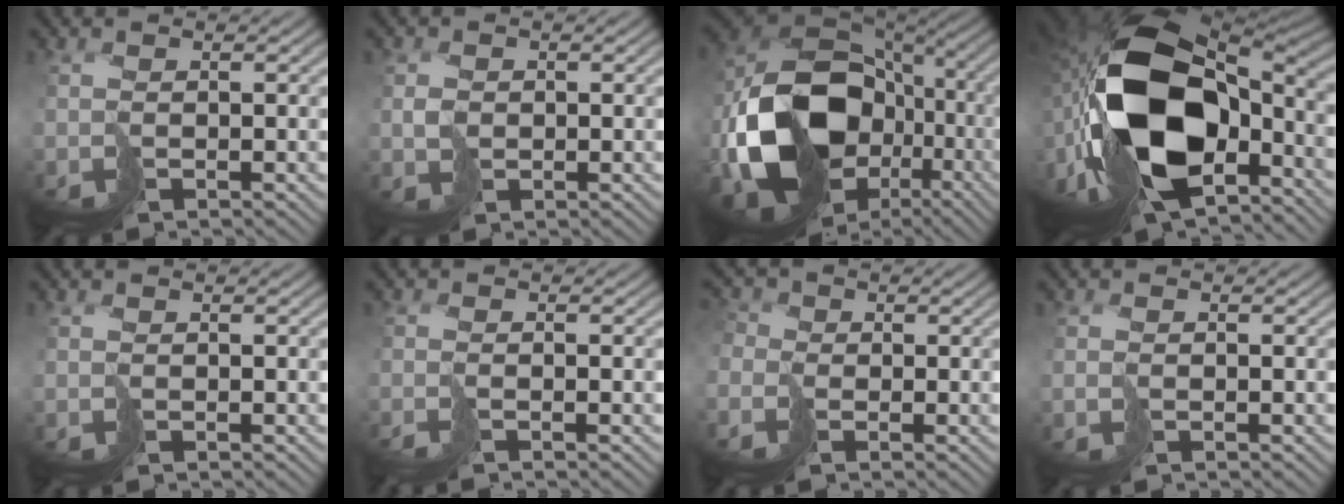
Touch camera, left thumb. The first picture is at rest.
{"total": 1.5, "force": [0.5, 1.4, 0.5], "torque": [-0.005, -0.001, 0.017]}
{"total": 18.6, "force": [-4.1, 14.8, 10.4], "torque": [-0.211, -0.038, -0.053]}
{"total": 19.8, "force": [-3.2, 11.9, 15.5], "torque": [-0.361, -0.027, -0.044]}
{"total": 0.0}
{"total": 1.6, "force": [-0.9, 0.2, 1.3], "torque": [-0.017, -0.001, -0.027]}
{"total": 3.5, "force": [-1.4, 2.8, 1.6], "torque": [-0.053, -0.011, -0.028]}
{"total": 0.6, "force": [-0.1, 0.2, 0.5], "torque": [-0.010, -0.001, 0.000]}